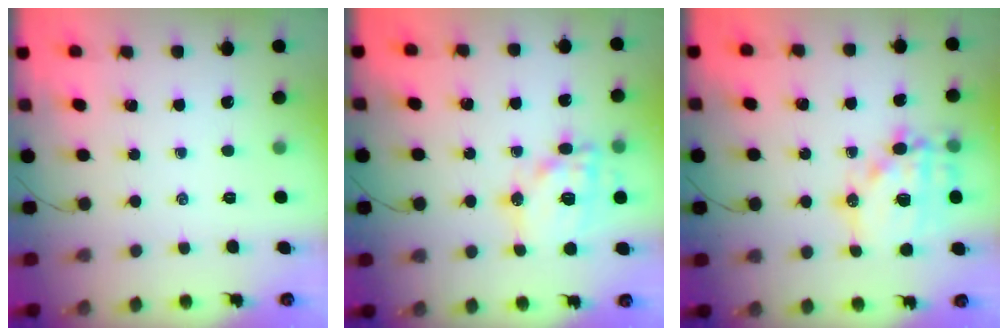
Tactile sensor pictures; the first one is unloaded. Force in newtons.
{"total": 15.3, "press": 15.2, "slide": 2.1}
{"total": 15.5, "press": 15.2, "slide": 2.8}